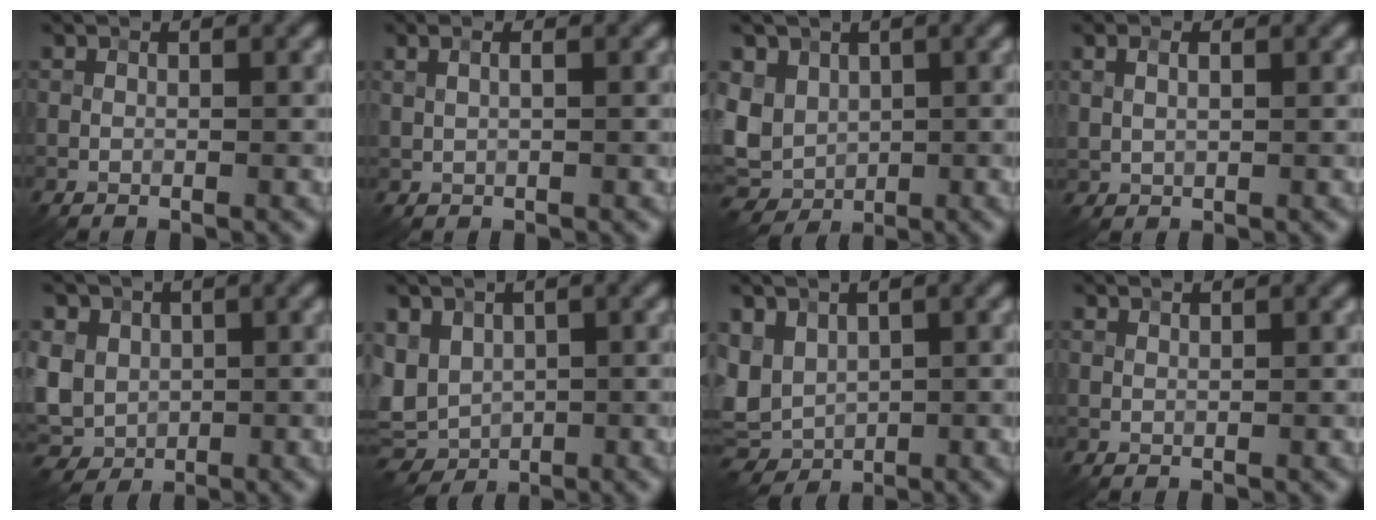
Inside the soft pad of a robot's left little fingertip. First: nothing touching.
{"total": 1.1, "force": [0.7, 0.2, 0.8], "torque": [-0.017, -0.003, 0.014]}
{"total": 5.6, "force": [0.0, 4.6, 3.2], "torque": [-0.071, -0.001, -0.009]}
{"total": 1.7, "force": [1.0, 0.9, 1.1], "torque": [-0.024, 0.001, 0.023]}
{"total": 6.3, "force": [0.6, 5.3, 3.3], "torque": [-0.080, 0.011, -0.006]}
{"total": 4.7, "force": [-0.6, 3.6, 2.9], "torque": [-0.066, -0.001, -0.012]}
{"total": 4.4, "force": [-0.2, 3.4, 2.8], "torque": [-0.062, 0.000, -0.003]}
{"total": 0.7, "force": [0.6, -0.1, 0.0], "torque": [-0.001, 0.000, 0.013]}